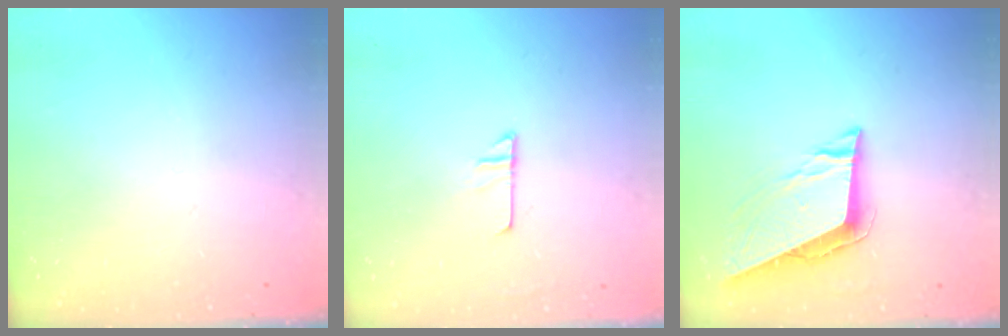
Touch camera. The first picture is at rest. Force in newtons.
{"total": 6.4, "press": 6.4, "slide": 0.3}
{"total": 9.1, "press": 8.5, "slide": 3.1}